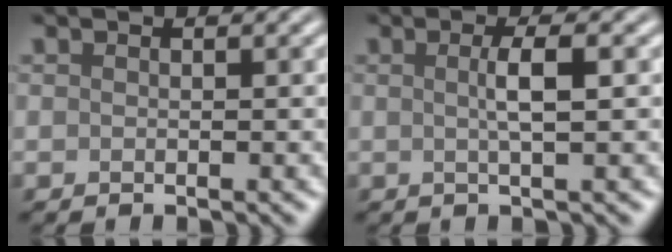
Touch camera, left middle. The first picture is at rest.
{"total": 2.5, "force": [0.2, 0.5, 2.4], "torque": [-0.041, 0.005, 0.000]}